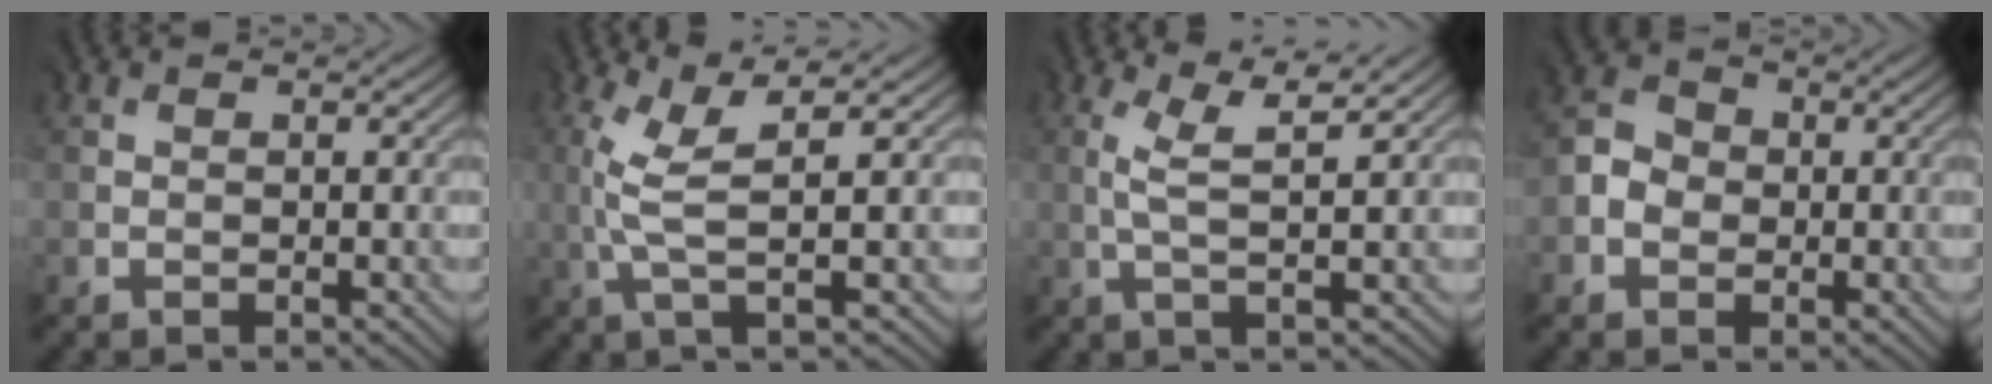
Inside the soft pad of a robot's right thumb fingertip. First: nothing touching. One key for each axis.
{"total": 4.7, "fx": 0.7, "fy": 0.6, "fz": 4.6, "tx": -0.102, "ty": 0.010, "tz": 0.016}
{"total": 3.8, "fx": 1.3, "fy": 0.2, "fz": 3.6, "tx": -0.074, "ty": 0.004, "tz": 0.027}
{"total": 2.9, "fx": -1.0, "fy": 2.6, "fz": 0.7, "tx": -0.017, "ty": 0.000, "tz": -0.023}